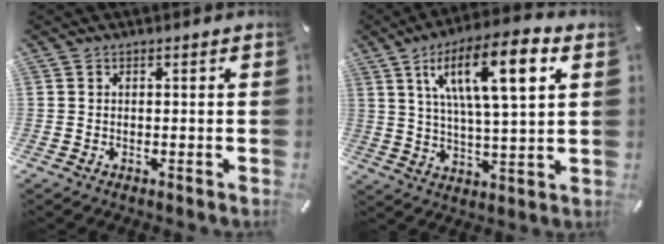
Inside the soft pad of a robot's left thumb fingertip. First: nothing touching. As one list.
[{"total": 15.8, "force": [7.2, 4.7, 13.3], "torque": [-0.224, -0.007, 0.111]}]